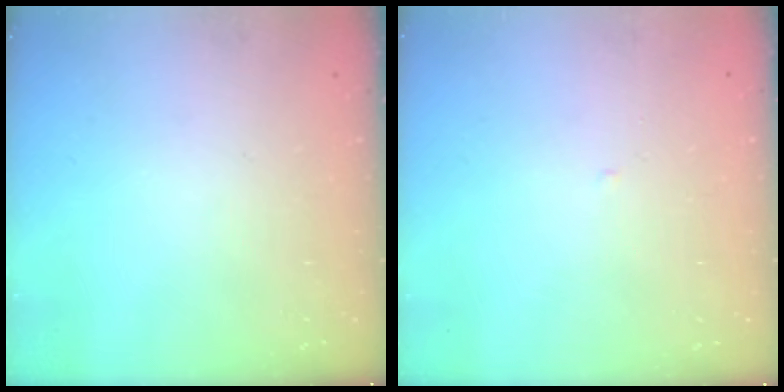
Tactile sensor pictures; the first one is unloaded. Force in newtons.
{"total": 1.6, "press": 1.6, "slide": 0.3}